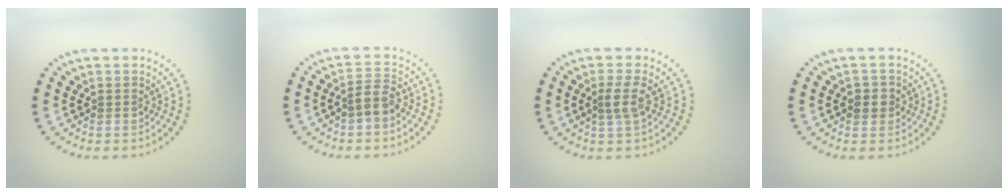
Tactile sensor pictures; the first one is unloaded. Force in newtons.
{"total": 2.0, "press": 1.8, "slide": 0.9}
{"total": 1.9, "press": 1.6, "slide": 1.0}
{"total": 1.5, "press": 1.5, "slide": 0.5}